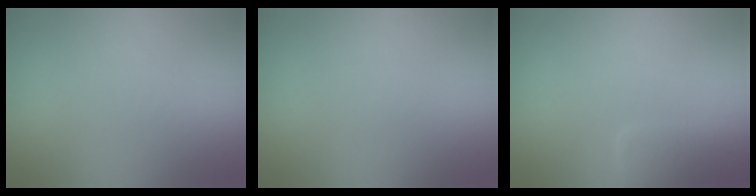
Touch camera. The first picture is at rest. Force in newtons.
{"total": 0.0}
{"total": 2.7, "press": 2.7, "slide": 0.1}